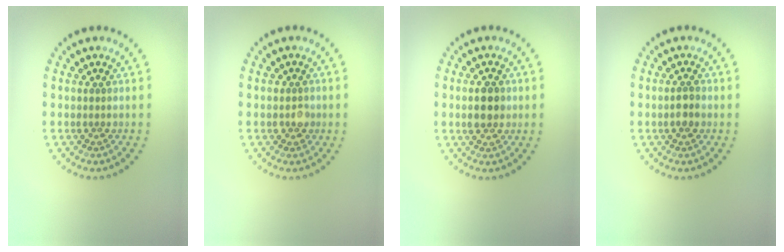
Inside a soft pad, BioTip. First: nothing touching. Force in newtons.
{"total": 1.3, "press": 1.2, "slide": 0.6}
{"total": 2.7, "press": 2.7, "slide": 0.2}
{"total": 1.4, "press": 1.4, "slide": 0.2}